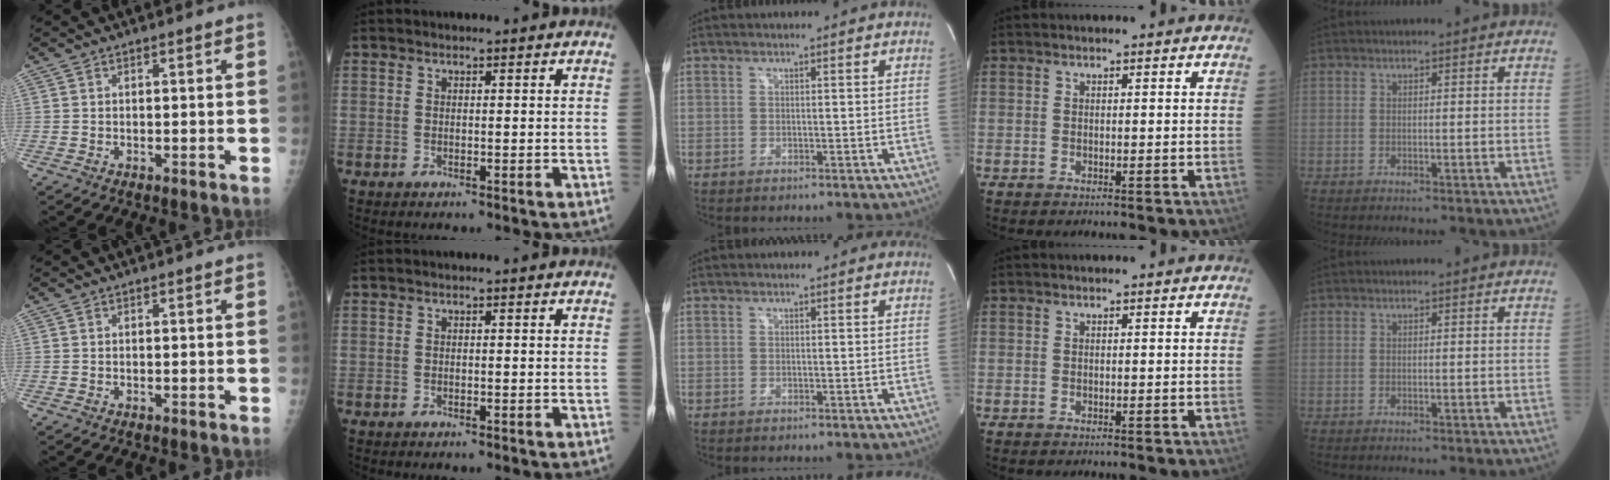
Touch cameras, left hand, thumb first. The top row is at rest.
{}